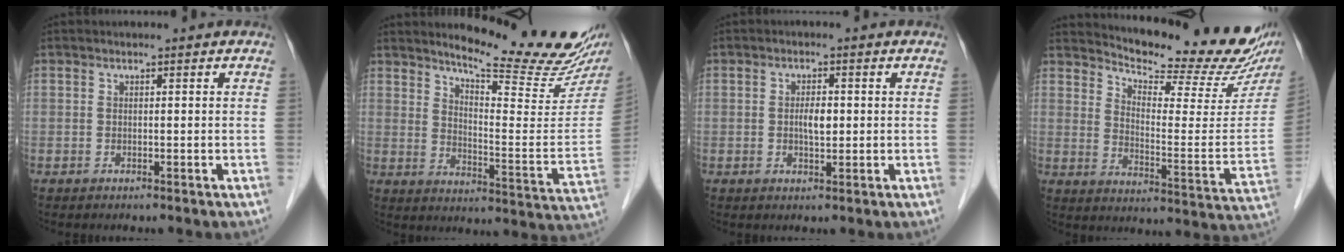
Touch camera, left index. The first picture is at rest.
{"total": 18.0, "force": [16.1, 1.3, 7.9], "torque": [-0.116, -0.090, 0.204]}
{"total": 2.6, "force": [-0.2, 1.0, 2.4], "torque": [-0.043, -0.002, -0.003]}
{"total": 19.8, "force": [18.2, 2.9, 7.4], "torque": [-0.114, -0.079, 0.229]}